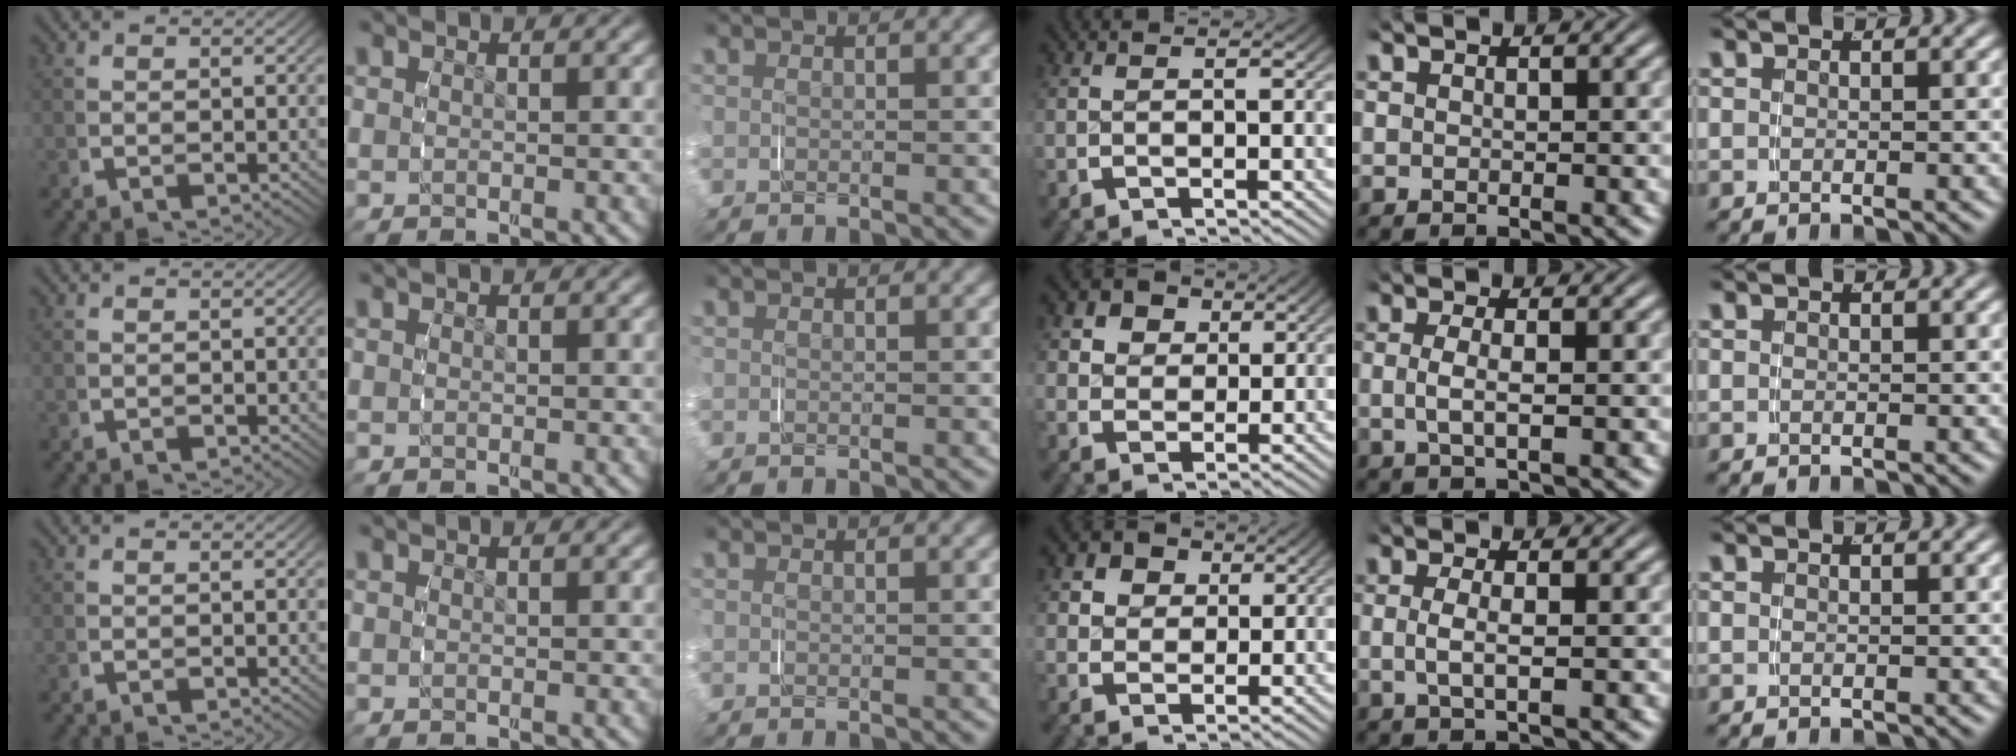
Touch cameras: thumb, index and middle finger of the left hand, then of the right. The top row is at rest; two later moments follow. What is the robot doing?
{"motion": "grasp_and_lifting", "object": "pen bag"}